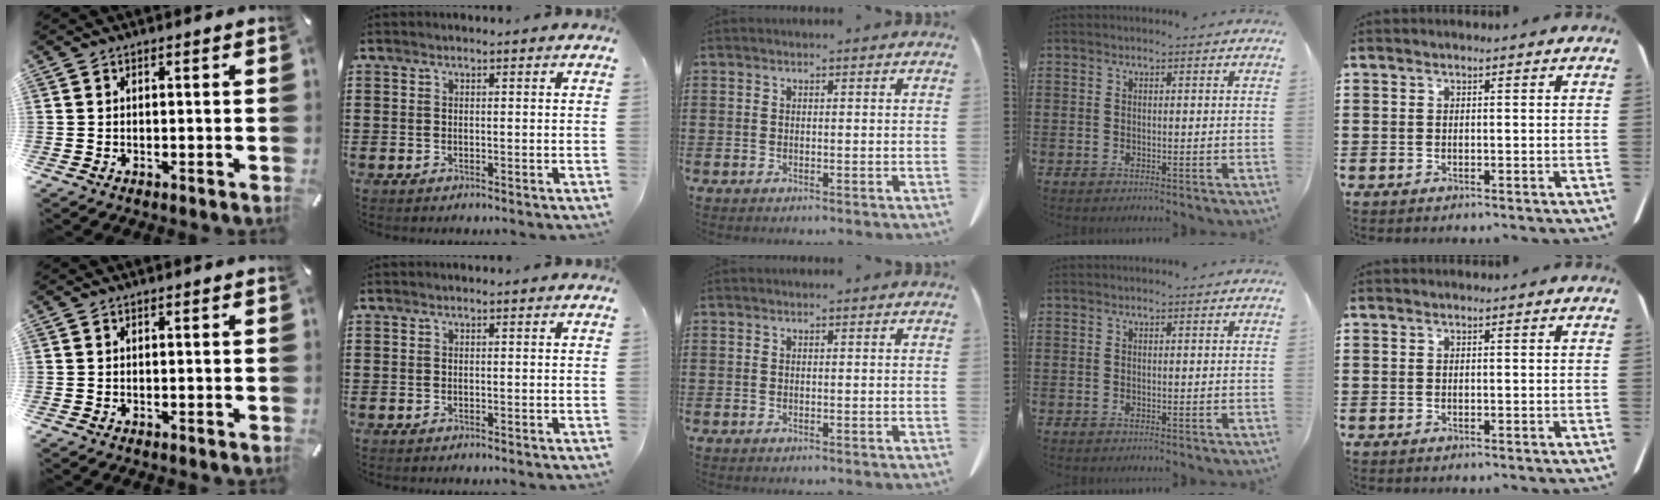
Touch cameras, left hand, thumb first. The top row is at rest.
{}